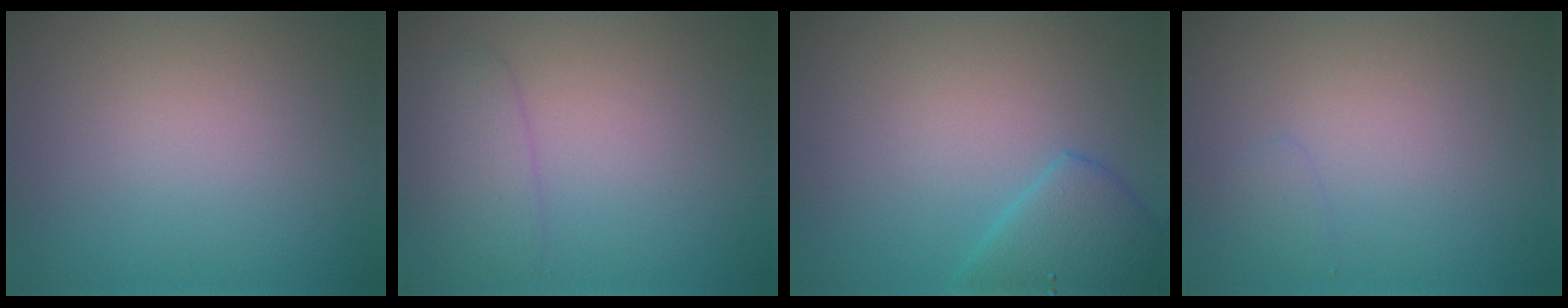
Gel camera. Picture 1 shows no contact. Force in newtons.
{"total": 2.3, "press": 2.3, "slide": 0.1}
{"total": 3.1, "press": 3.1, "slide": 0.3}
{"total": 0.6, "press": 0.6, "slide": 0.1}